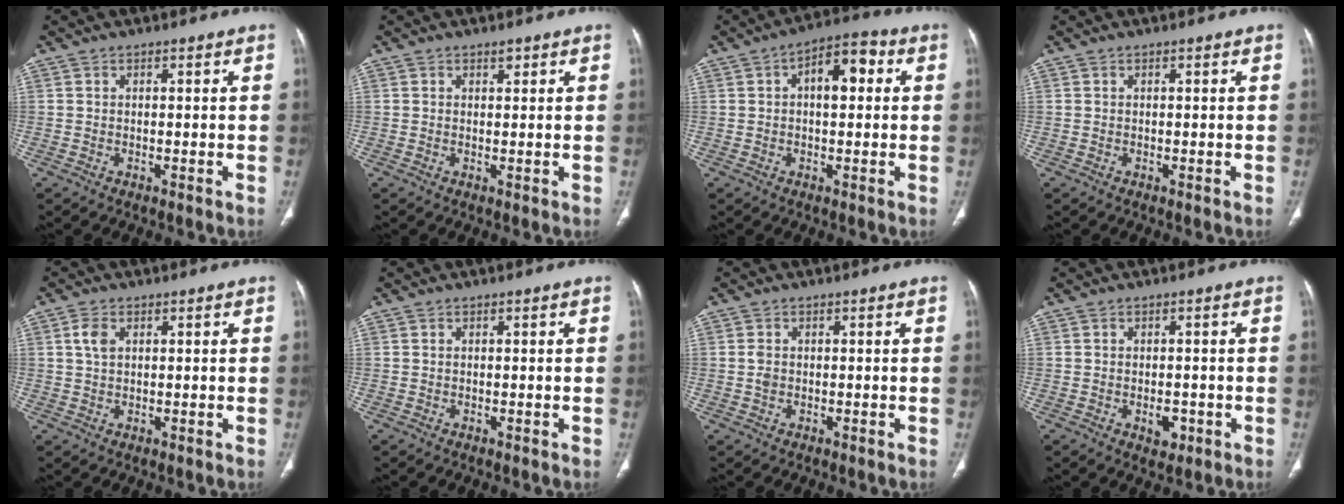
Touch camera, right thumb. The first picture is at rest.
{"total": 0.9, "force": [0.7, 0.4, 0.4], "torque": [-0.002, -0.005, 0.009]}
{"total": 7.9, "force": [1.4, 4.1, 6.6], "torque": [-0.083, 0.024, 0.012]}
{"total": 0.0}
{"total": 2.8, "force": [0.9, 1.7, 2.0], "torque": [-0.039, 0.003, 0.019]}
{"total": 0.0}
{"total": 1.4, "force": [-0.1, 1.1, 0.9], "torque": [-0.019, 0.000, -0.002]}
{"total": 2.9, "force": [-1.0, 1.8, 2.0], "torque": [-0.018, 0.002, -0.010]}